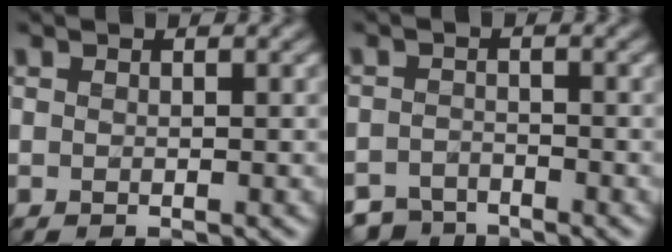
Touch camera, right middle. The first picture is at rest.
{"total": 2.6, "force": [-2.4, 0.9, -0.2], "torque": [0.010, 0.004, -0.052]}